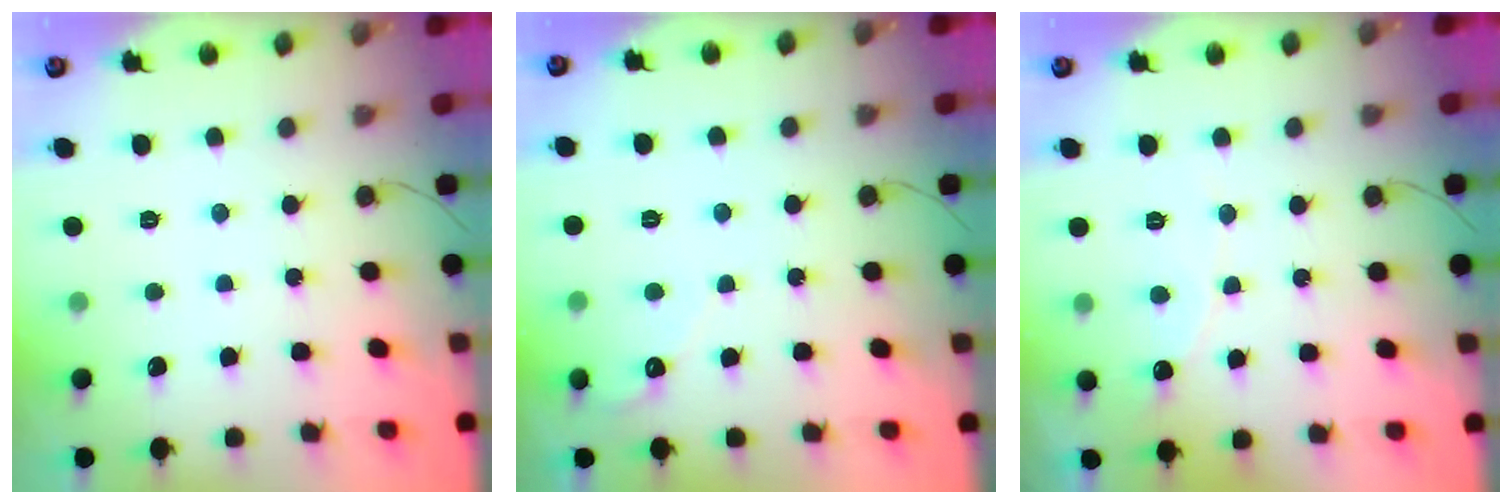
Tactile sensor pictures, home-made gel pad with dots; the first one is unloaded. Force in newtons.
{"total": 2.8, "press": 2.8, "slide": 0.2}
{"total": 5.1, "press": 5.1, "slide": 0.5}